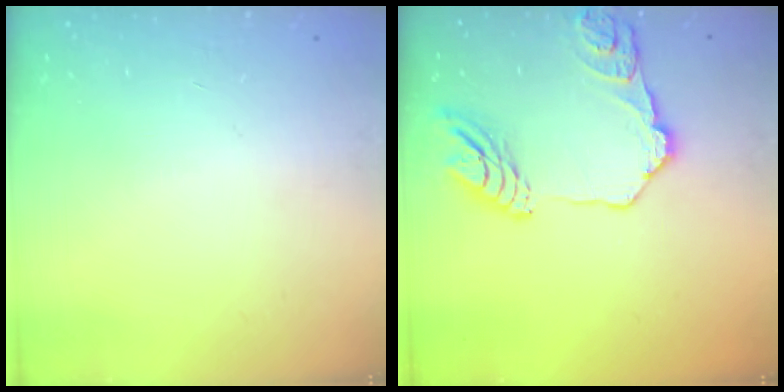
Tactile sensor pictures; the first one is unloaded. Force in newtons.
{"total": 16.0, "press": 15.9, "slide": 1.7}